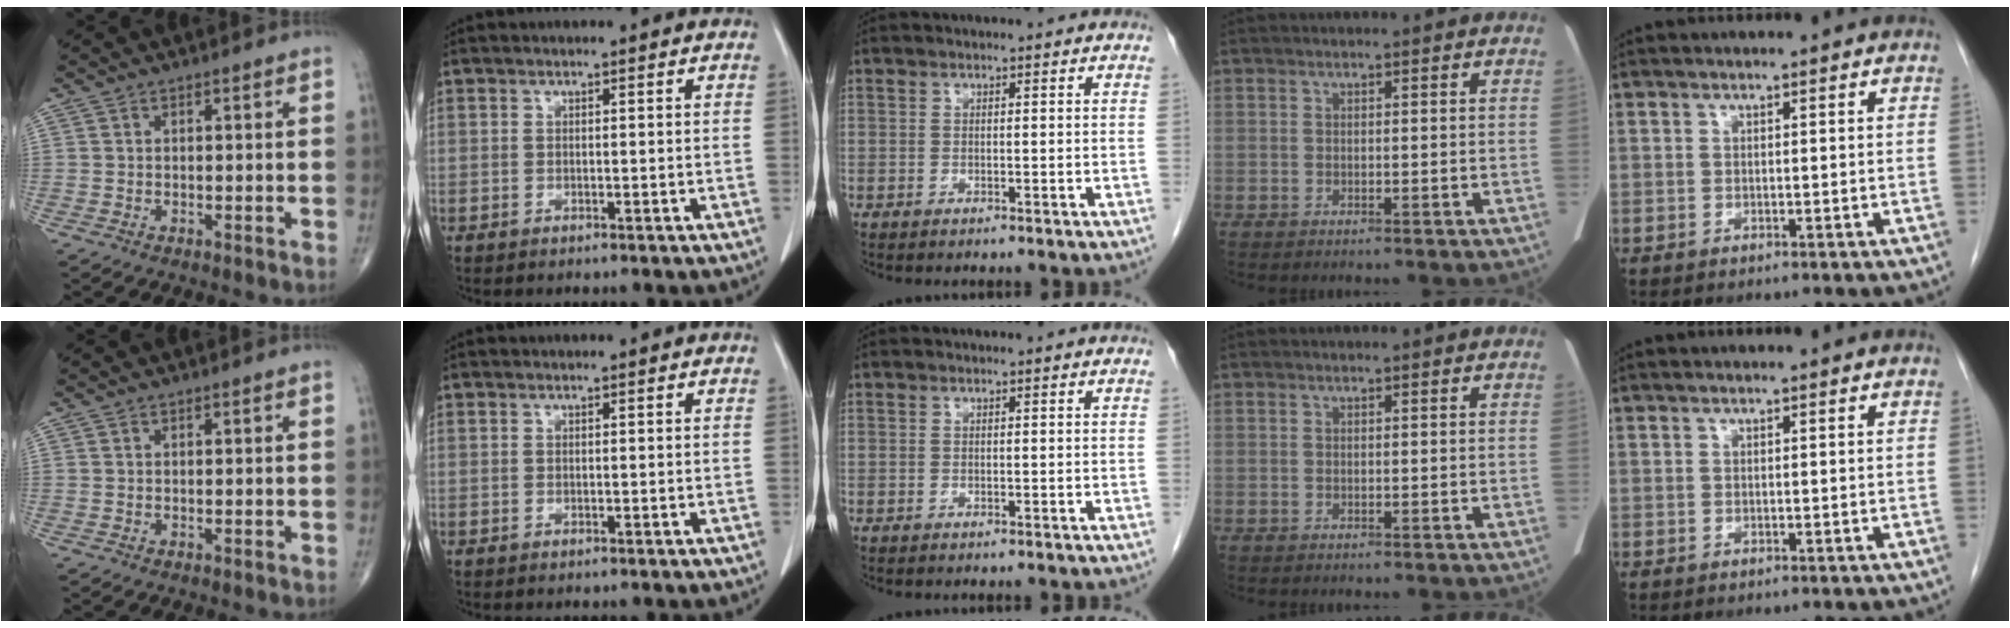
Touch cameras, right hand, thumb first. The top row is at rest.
{}